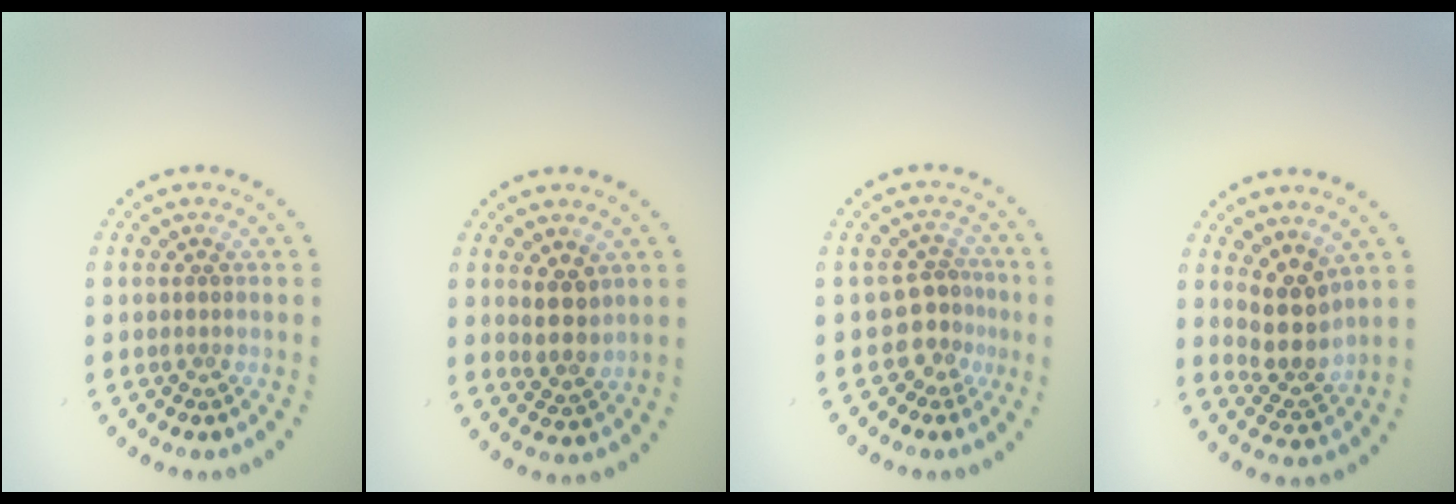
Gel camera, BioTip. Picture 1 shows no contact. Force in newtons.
{"total": 2.6, "press": 2.3, "slide": 1.1}
{"total": 2.8, "press": 2.0, "slide": 2.0}
{"total": 3.9, "press": 3.2, "slide": 2.1}